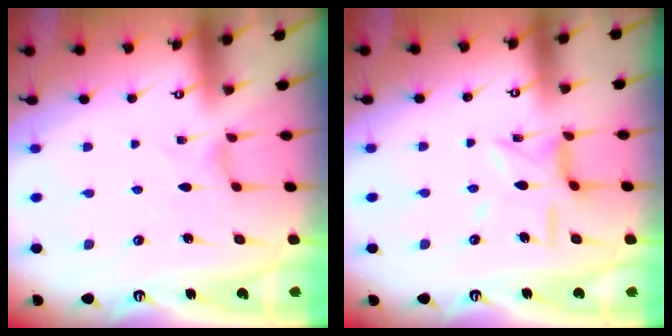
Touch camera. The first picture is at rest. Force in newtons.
{"total": 7.6, "press": 7.6, "slide": 0.5}